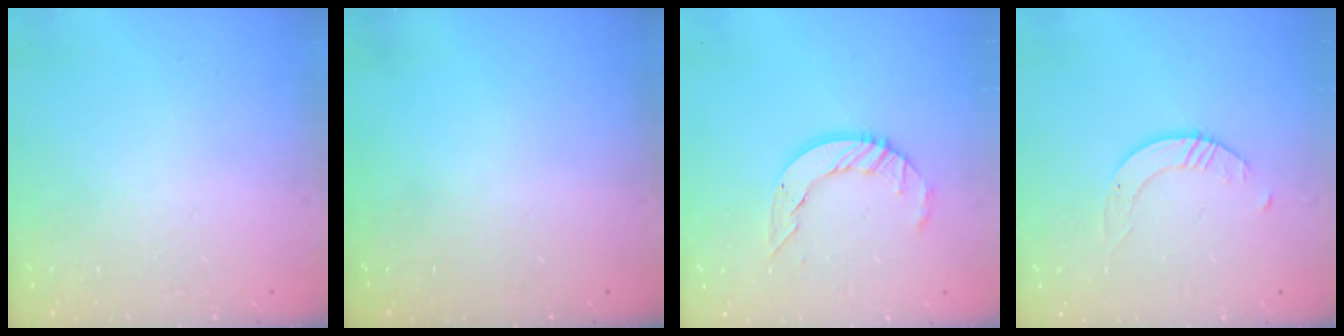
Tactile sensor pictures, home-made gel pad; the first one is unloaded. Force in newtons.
{"total": 0.0}
{"total": 9.3, "press": 9.3, "slide": 0.9}
{"total": 1.7, "press": 1.7, "slide": 0.2}